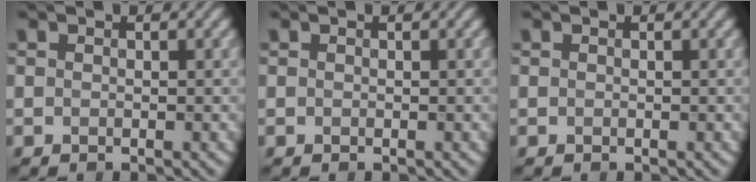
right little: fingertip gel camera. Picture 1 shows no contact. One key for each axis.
{"total": 0.0}
{"total": 0.0}